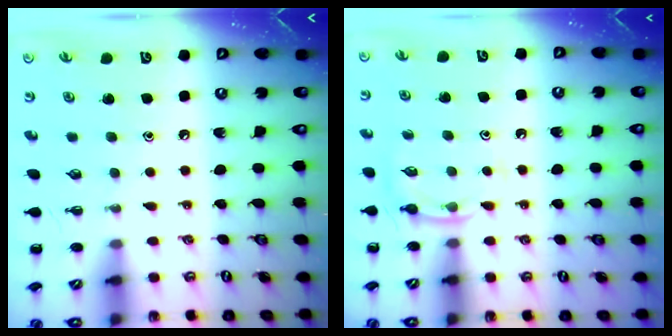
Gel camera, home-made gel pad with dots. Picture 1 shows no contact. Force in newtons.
{"total": 5.2, "press": 5.0, "slide": 1.5}